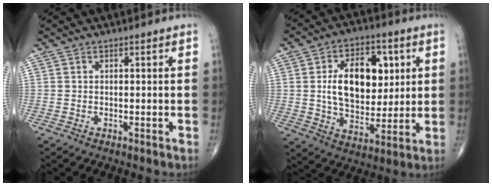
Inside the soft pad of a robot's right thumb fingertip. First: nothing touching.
{"total": 16.3, "force": [3.1, 10.1, 12.4], "torque": [-0.151, -0.009, 0.055]}